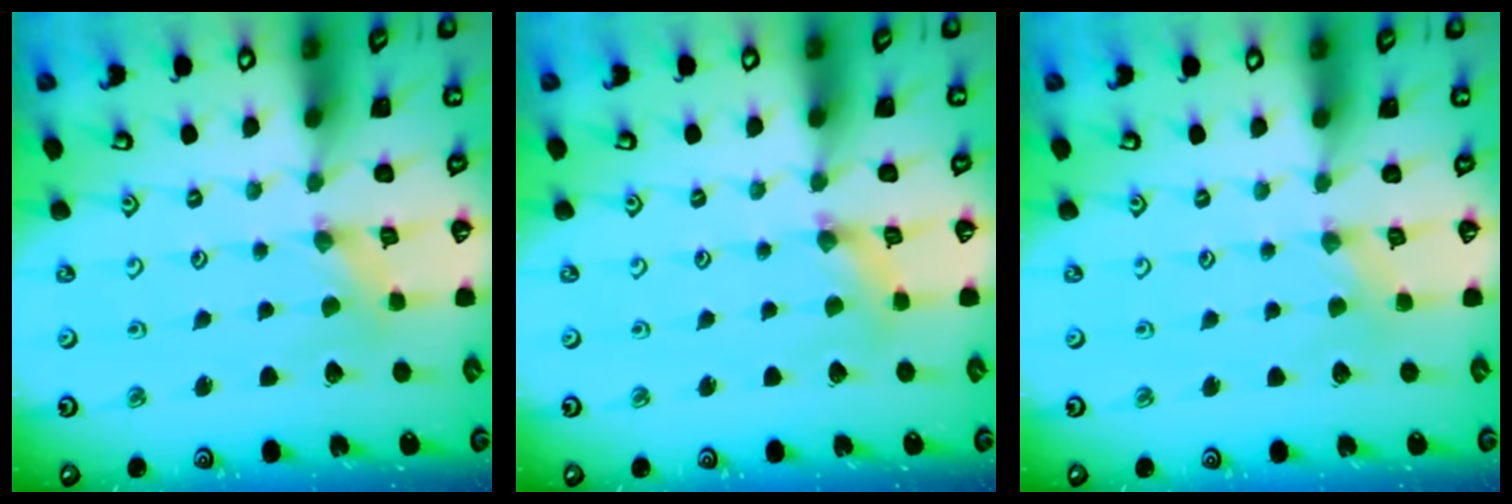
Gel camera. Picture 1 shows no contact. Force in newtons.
{"total": 1.7, "press": 1.7, "slide": 0.2}
{"total": 1.2, "press": 1.2, "slide": 0.1}